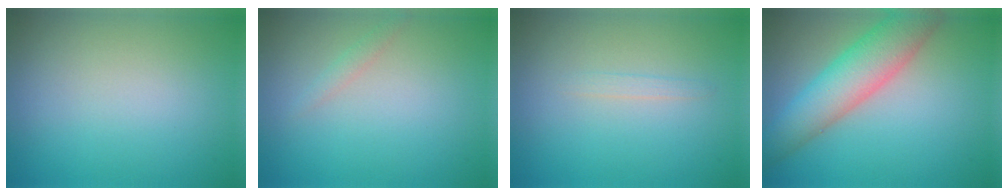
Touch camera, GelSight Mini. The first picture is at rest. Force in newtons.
{"total": 0.8, "press": 0.8, "slide": 0.0}
{"total": 0.8, "press": 0.8, "slide": 0.0}
{"total": 6.3, "press": 6.3, "slide": 0.2}